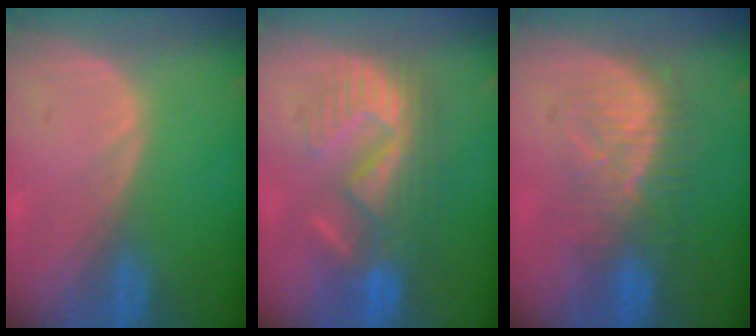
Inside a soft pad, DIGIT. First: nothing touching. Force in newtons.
{"total": 8.7, "press": 8.6, "slide": 1.4}
{"total": 7.9, "press": 7.8, "slide": 1.6}